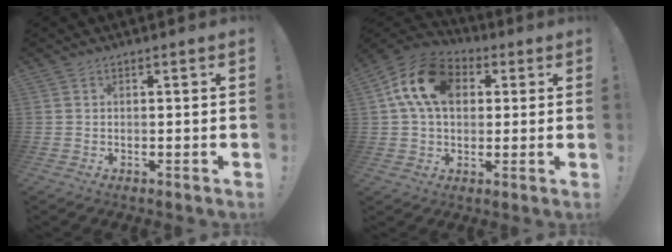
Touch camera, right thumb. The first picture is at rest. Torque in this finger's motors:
{"motor_torque": [0.25, 1.24, 0.55, -0.33, 0.20]}